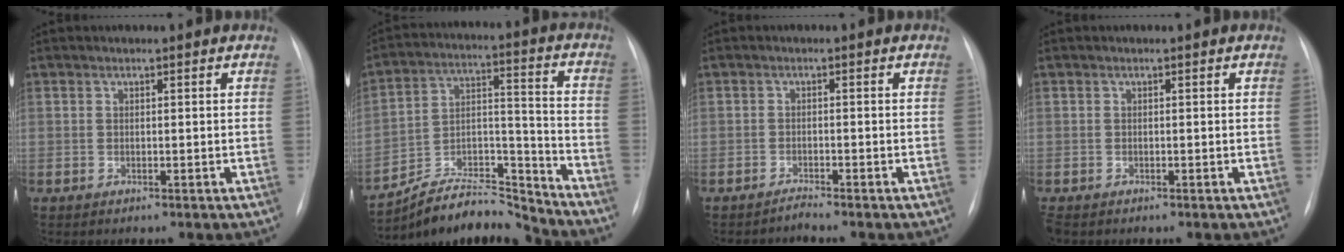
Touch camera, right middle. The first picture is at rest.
{"total": 13.6, "force": [-13.4, 1.2, 2.0], "torque": [-0.028, 0.054, -0.235]}
{"total": 1.2, "force": [-1.2, -0.3, -0.1], "torque": [0.004, -0.006, -0.018]}
{"total": 1.4, "force": [-1.1, 0.7, 0.6], "torque": [-0.009, -0.002, -0.014]}